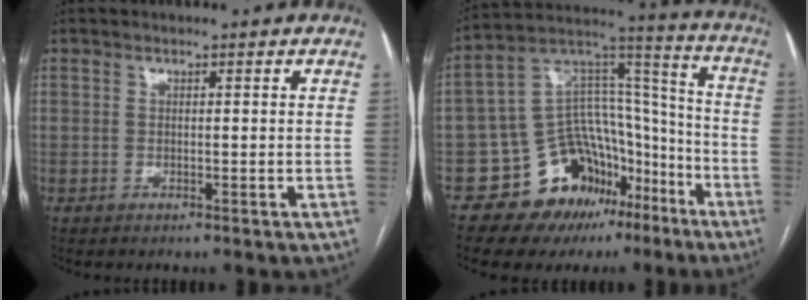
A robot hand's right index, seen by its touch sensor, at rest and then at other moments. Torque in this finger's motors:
{"motor_torque": [0.53, -0.41, 0.02, -0.08]}